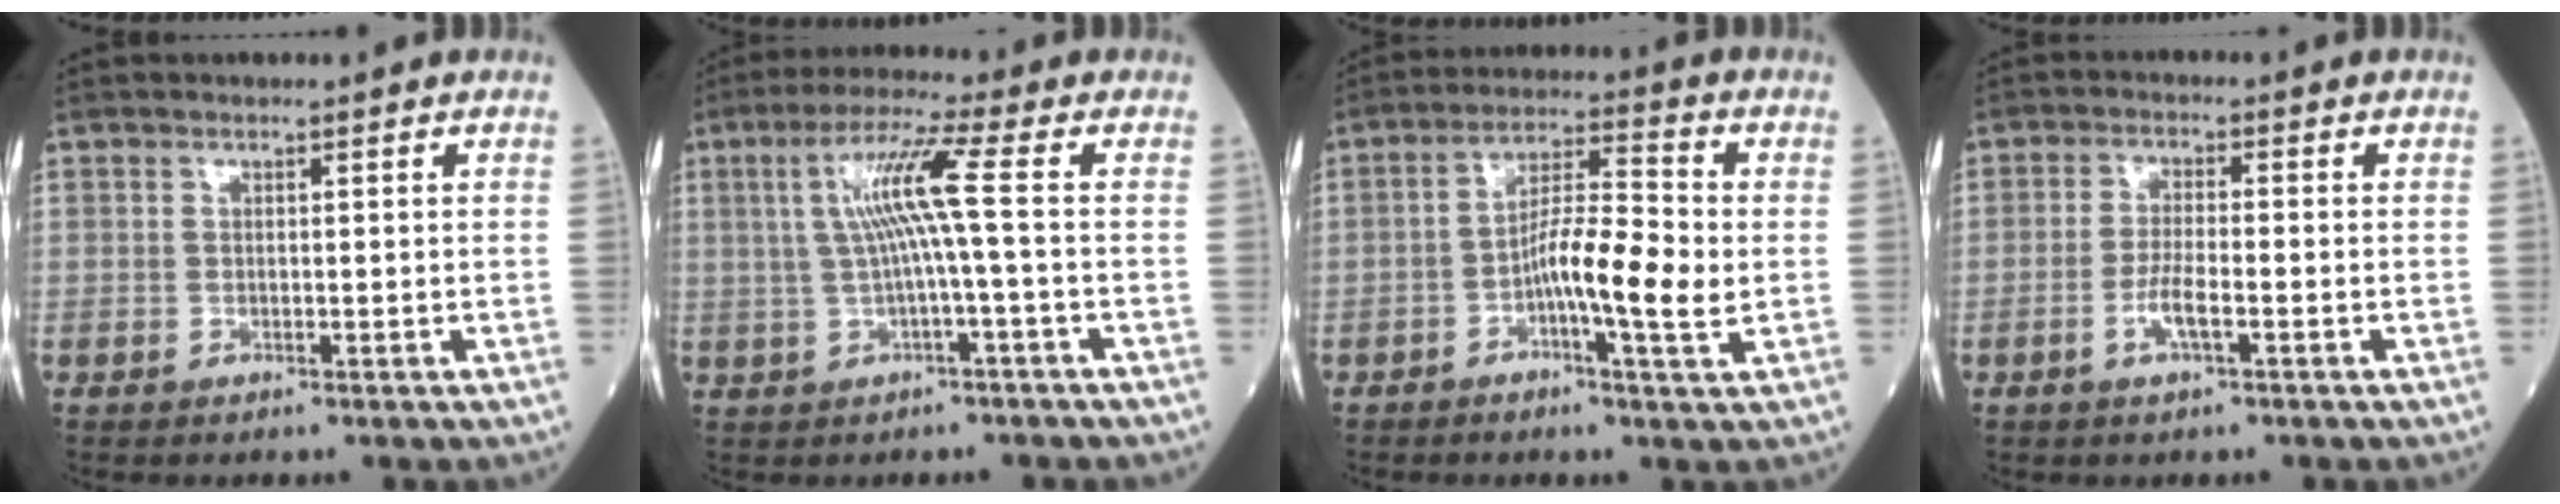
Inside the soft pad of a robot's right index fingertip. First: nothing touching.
{"total": 7.6, "force": [0.5, -1.1, 7.5], "torque": [-0.145, 0.016, 0.013]}
{"total": 9.4, "force": [-1.7, 0.9, 9.2], "torque": [-0.160, 0.006, -0.037]}
{"total": 4.1, "force": [-1.7, 0.6, 3.7], "torque": [-0.071, 0.000, -0.035]}